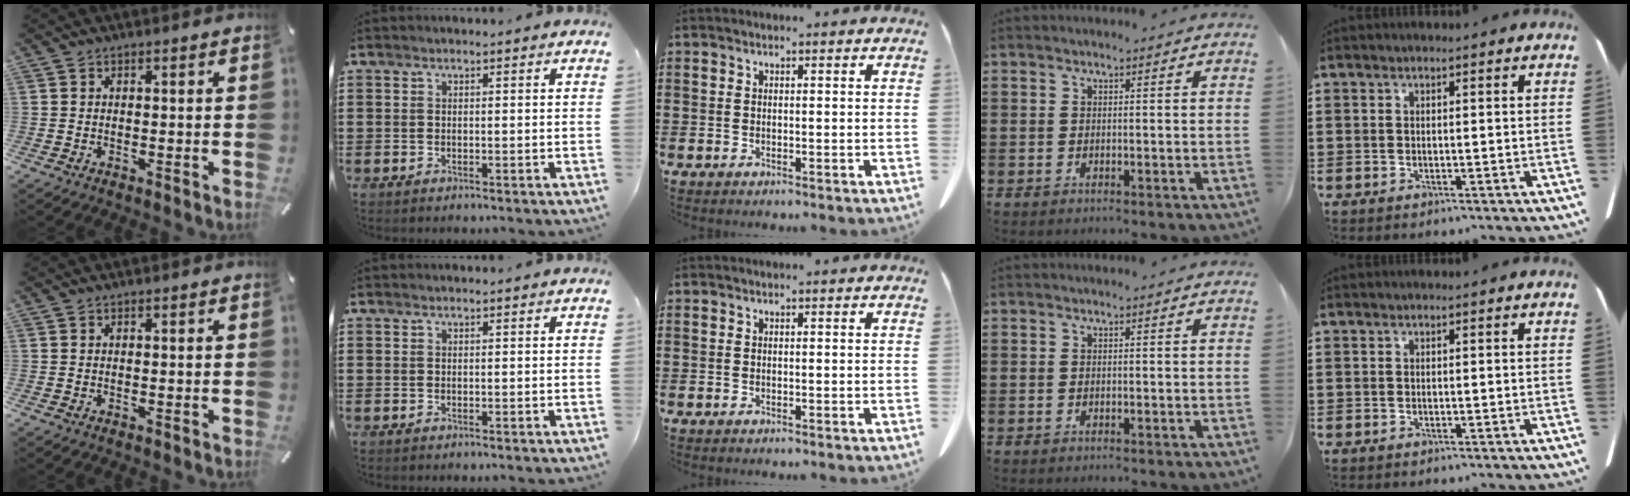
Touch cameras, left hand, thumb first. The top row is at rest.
{}